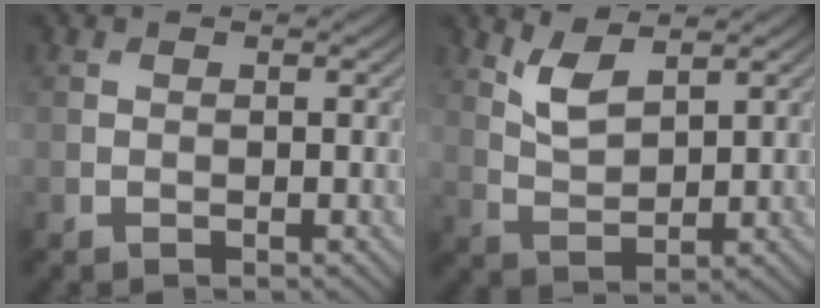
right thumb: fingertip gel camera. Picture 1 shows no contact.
{"total": 4.2, "force": [2.7, 1.4, 2.8], "torque": [-0.073, -0.006, 0.060]}